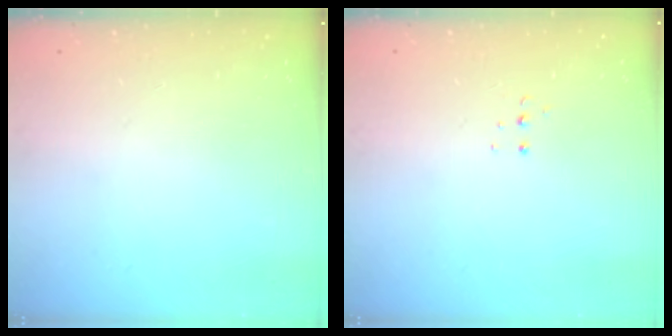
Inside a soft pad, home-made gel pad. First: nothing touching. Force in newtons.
{"total": 3.4, "press": 3.3, "slide": 0.8}